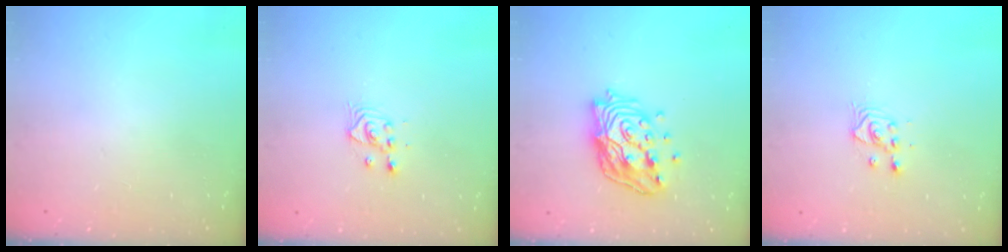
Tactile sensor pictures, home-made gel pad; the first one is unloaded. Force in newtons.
{"total": 3.4, "press": 3.4, "slide": 0.4}
{"total": 17.6, "press": 17.0, "slide": 4.2}
{"total": 3.4, "press": 3.4, "slide": 0.4}